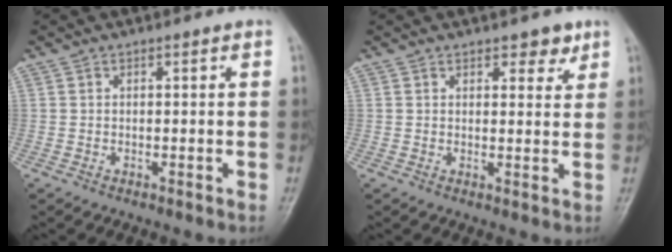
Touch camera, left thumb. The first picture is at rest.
{"total": 3.4, "force": [2.4, 1.8, 1.8], "torque": [-0.003, -0.013, 0.031]}